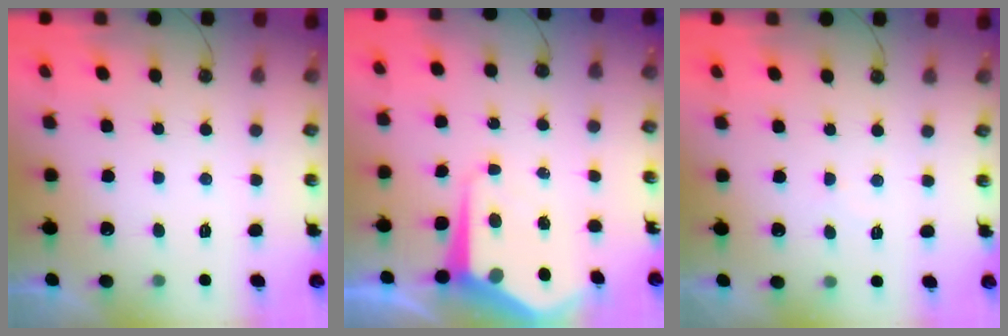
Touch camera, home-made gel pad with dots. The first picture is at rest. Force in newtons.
{"total": 8.8, "press": 8.7, "slide": 0.9}
{"total": 3.6, "press": 3.6, "slide": 0.6}